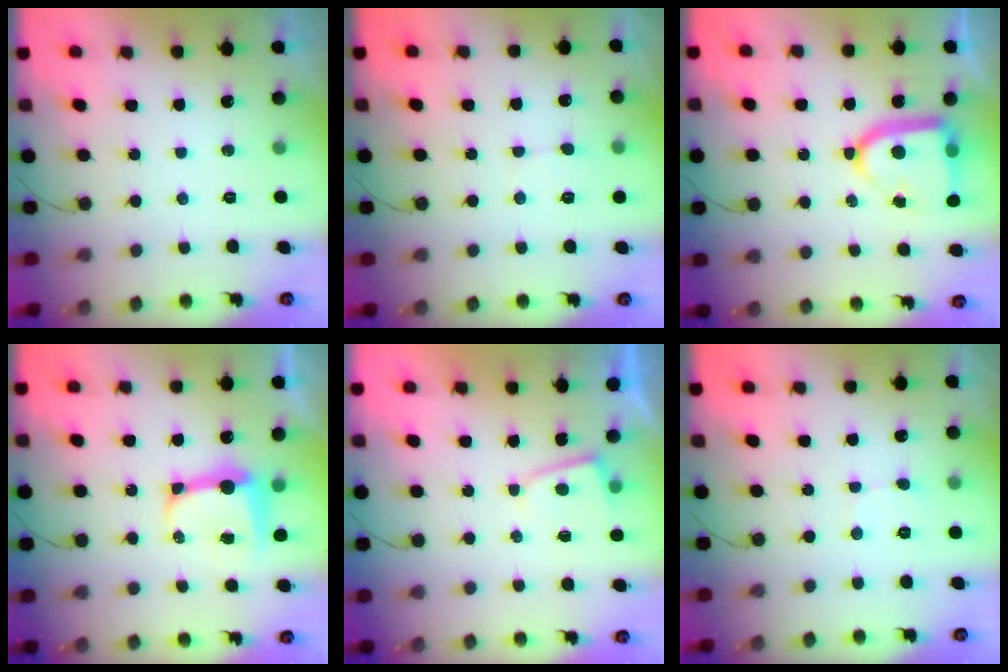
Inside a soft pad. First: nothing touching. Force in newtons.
{"total": 4.5, "press": 4.5, "slide": 0.6}
{"total": 14.2, "press": 14.2, "slide": 1.2}
{"total": 9.6, "press": 9.5, "slide": 1.3}
{"total": 2.2, "press": 2.2, "slide": 0.3}
{"total": 2.2, "press": 2.2, "slide": 0.2}